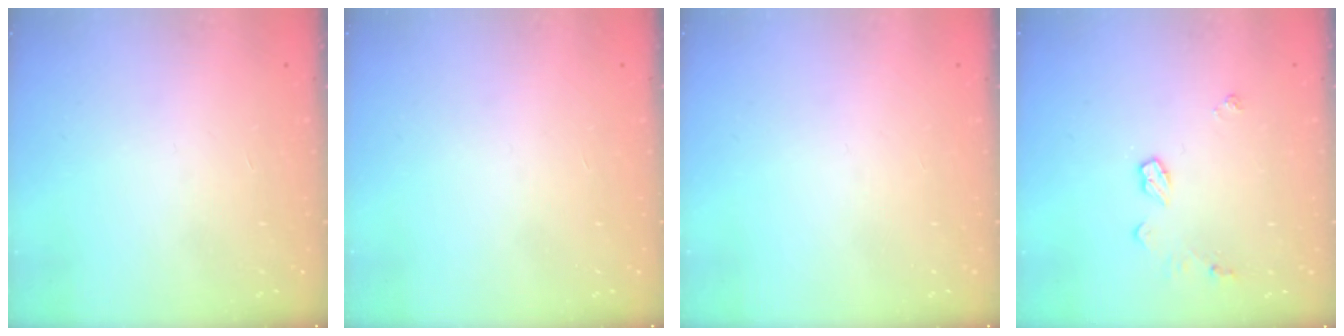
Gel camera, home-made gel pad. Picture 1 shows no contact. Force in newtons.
{"total": 0.0}
{"total": 0.0}
{"total": 6.8, "press": 6.8, "slide": 0.2}